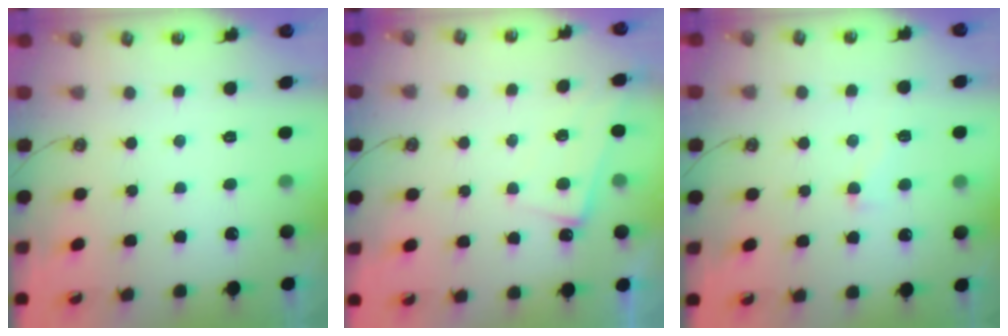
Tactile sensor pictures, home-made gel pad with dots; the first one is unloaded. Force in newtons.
{"total": 1.0, "press": 0.9, "slide": 0.3}
{"total": 2.3, "press": 2.2, "slide": 0.9}